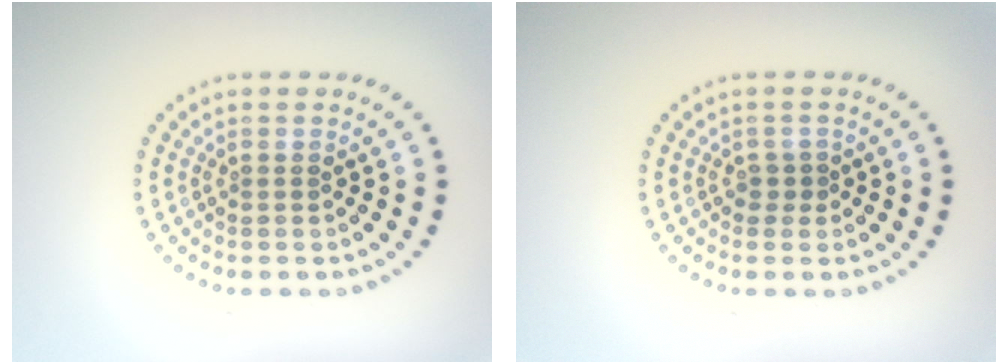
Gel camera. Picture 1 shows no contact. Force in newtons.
{"total": 0.7, "press": 0.5, "slide": 0.5}